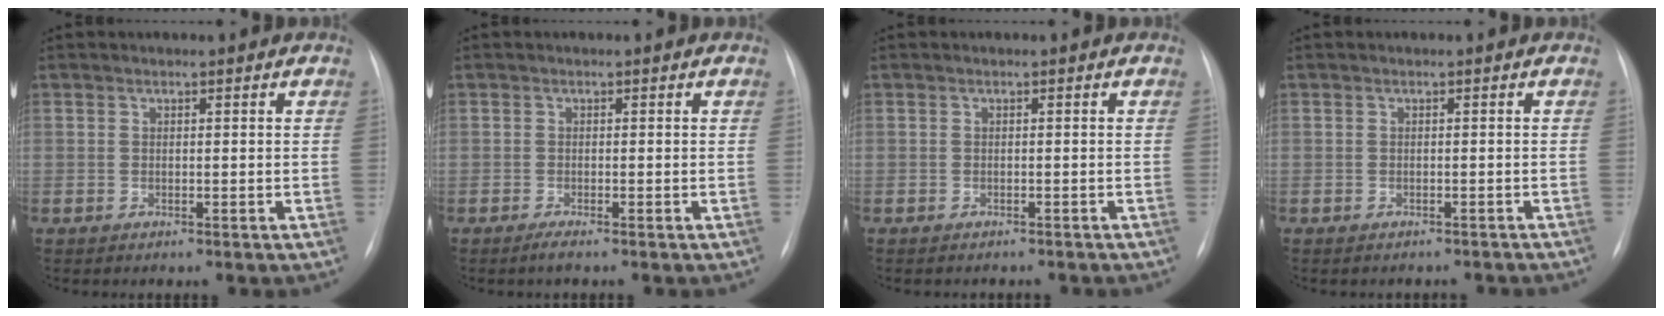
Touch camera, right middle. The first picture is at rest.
{"total": 0.9, "force": [-0.7, -0.2, 0.6], "torque": [-0.011, -0.002, -0.012]}
{"total": 4.0, "force": [-3.5, 1.3, 1.4], "torque": [-0.018, -0.002, -0.037]}
{"total": 5.4, "force": [-4.9, 1.8, 1.5], "torque": [-0.014, 0.006, -0.051]}